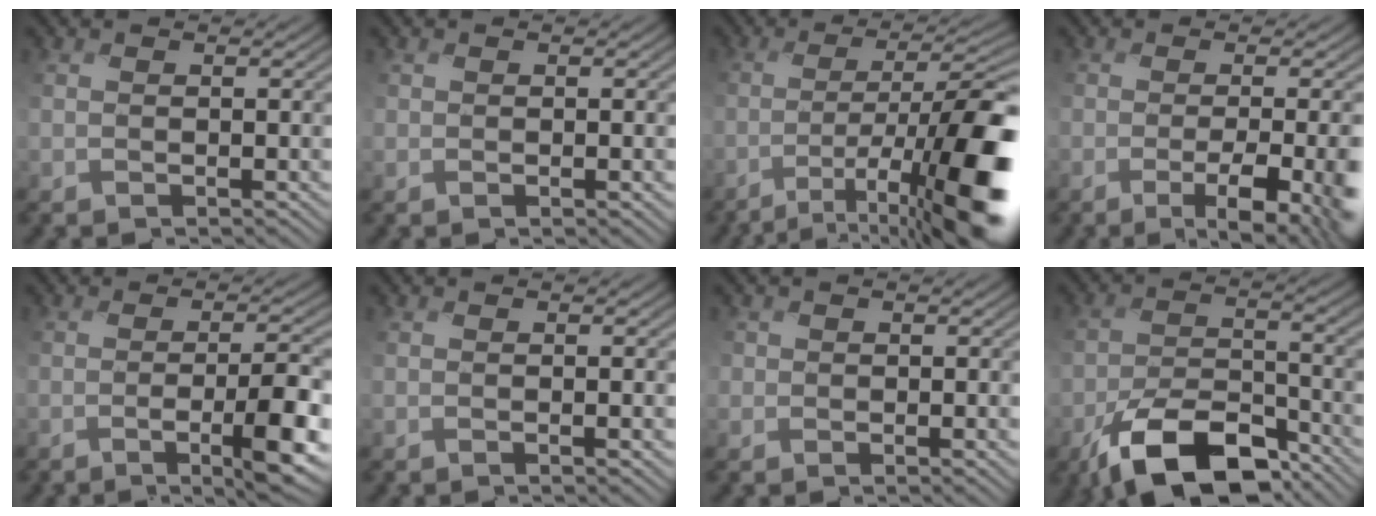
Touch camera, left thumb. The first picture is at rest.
{"total": 0.9, "force": [0.0, 0.5, 0.7], "torque": [-0.016, -0.004, 0.003]}
{"total": 16.5, "force": [-7.0, 4.5, 14.2], "torque": [-0.211, -0.010, -0.104]}
{"total": 8.9, "force": [-2.9, 2.9, 7.9], "torque": [-0.090, -0.007, -0.031]}
{"total": 7.4, "force": [-2.0, 1.6, 6.9], "torque": [-0.105, -0.008, -0.035]}
{"total": 1.6, "force": [-0.1, 0.2, 1.6], "torque": [-0.028, 0.000, -0.005]}
{"total": 1.7, "force": [0.3, 1.6, 0.6], "torque": [-0.014, -0.006, 0.002]}
{"total": 12.4, "force": [-8.2, 5.4, 7.5], "torque": [-0.136, -0.009, -0.149]}